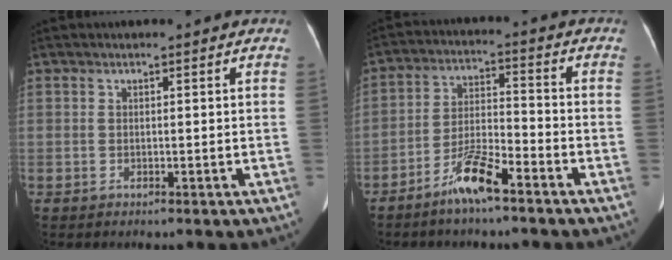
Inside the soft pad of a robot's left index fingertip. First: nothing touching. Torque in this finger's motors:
{"motor_torque": [0.96, 0.93, 0.12, 0.11]}